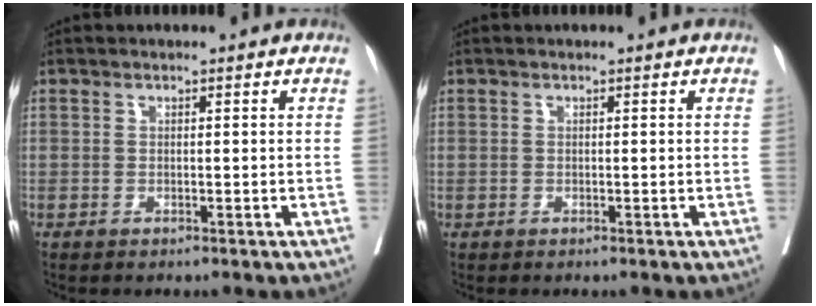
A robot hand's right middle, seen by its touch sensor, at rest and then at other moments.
{"total": 0.0}